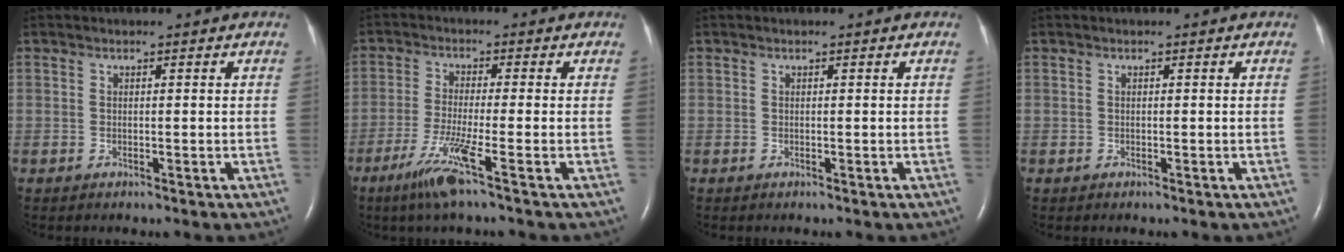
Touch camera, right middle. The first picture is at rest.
{"total": 6.8, "force": [-3.8, -0.9, 5.6], "torque": [-0.113, -0.021, -0.077]}
{"total": 0.0}
{"total": 0.0}